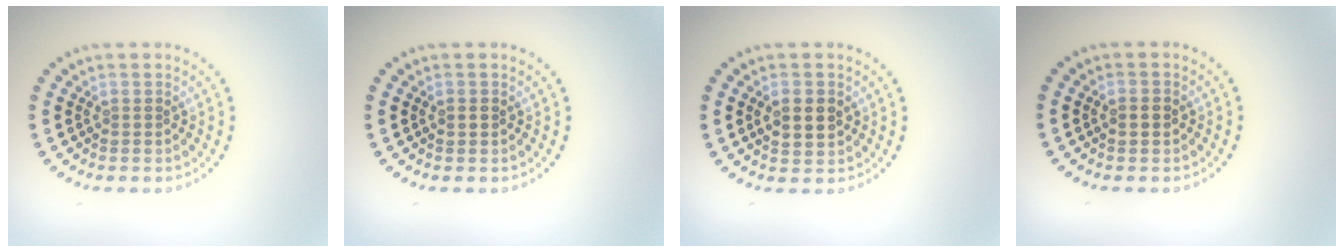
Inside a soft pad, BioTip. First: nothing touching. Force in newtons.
{"total": 1.1, "press": 1.1, "slide": 0.1}
{"total": 3.4, "press": 3.4, "slide": 0.1}
{"total": 1.7, "press": 1.7, "slide": 0.2}